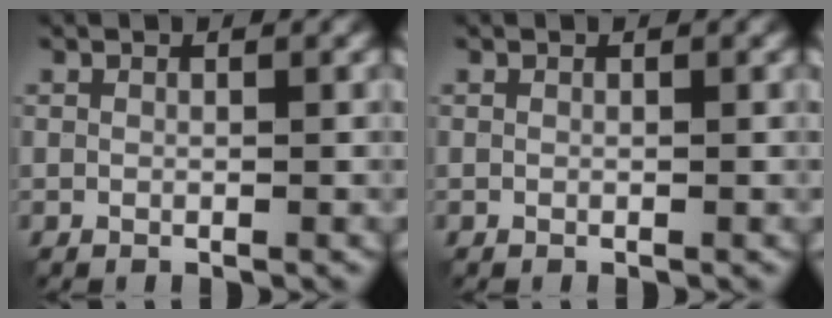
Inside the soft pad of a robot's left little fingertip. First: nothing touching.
{"total": 0.0}